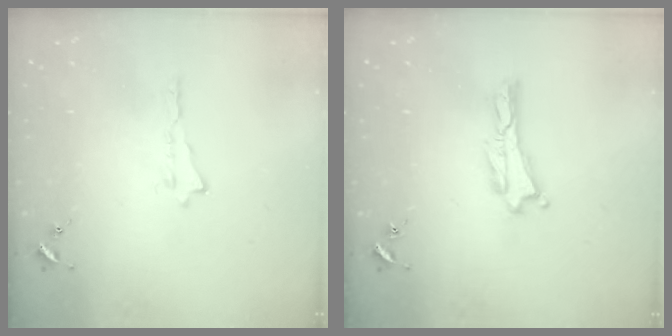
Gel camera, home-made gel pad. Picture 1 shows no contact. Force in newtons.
{"total": 0.0}